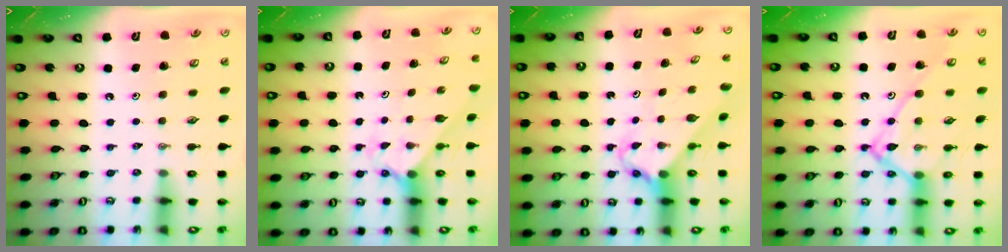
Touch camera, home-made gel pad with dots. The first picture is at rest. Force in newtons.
{"total": 1.9, "press": 1.9, "slide": 0.2}
{"total": 2.4, "press": 2.4, "slide": 0.2}
{"total": 15.3, "press": 15.2, "slide": 1.5}